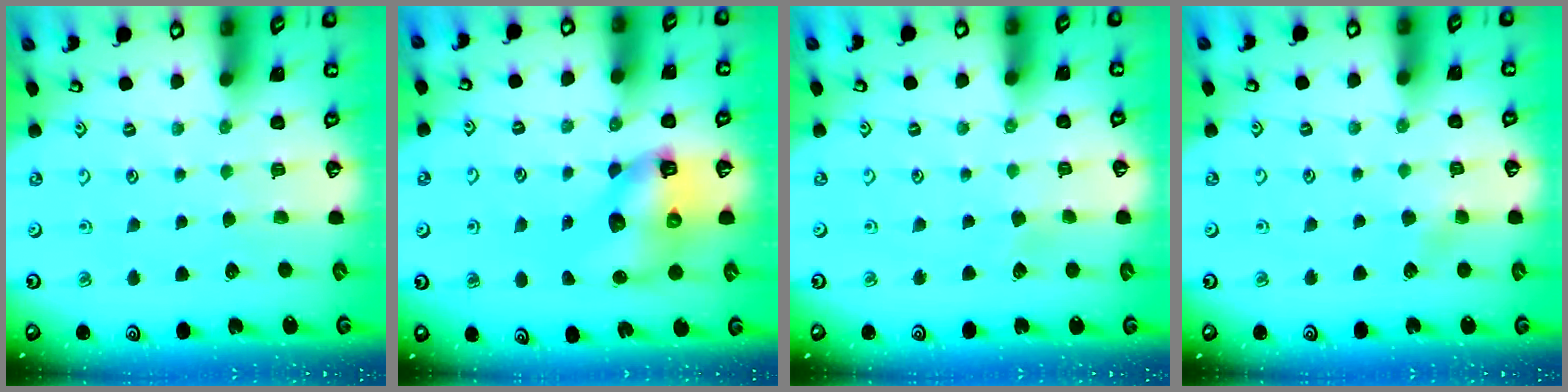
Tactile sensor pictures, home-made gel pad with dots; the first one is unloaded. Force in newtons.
{"total": 10.6, "press": 10.5, "slide": 1.3}
{"total": 2.9, "press": 2.9, "slide": 0.3}
{"total": 4.4, "press": 4.4, "slide": 0.5}